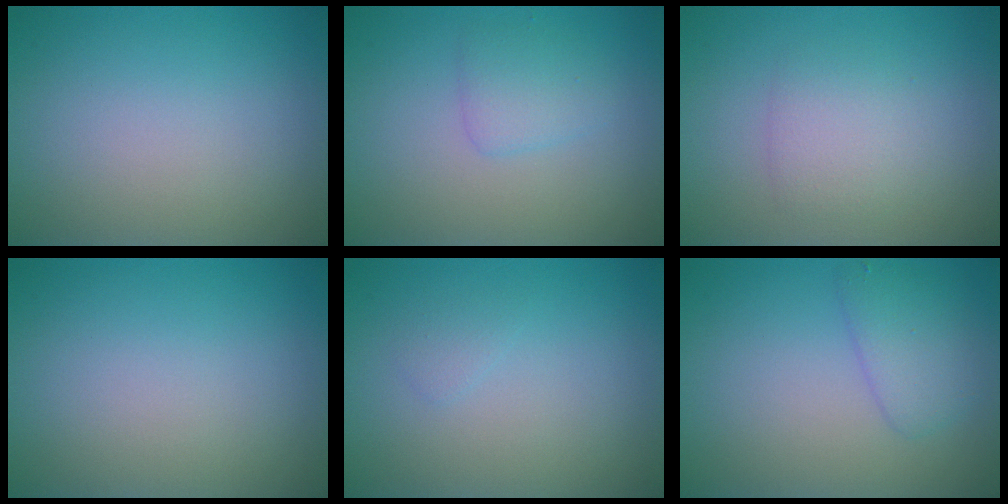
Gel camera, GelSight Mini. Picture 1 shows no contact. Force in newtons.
{"total": 1.9, "press": 1.9, "slide": 0.1}
{"total": 2.3, "press": 2.3, "slide": 0.1}
{"total": 0.0}
{"total": 0.7, "press": 0.7, "slide": 0.1}
{"total": 2.5, "press": 2.5, "slide": 0.2}